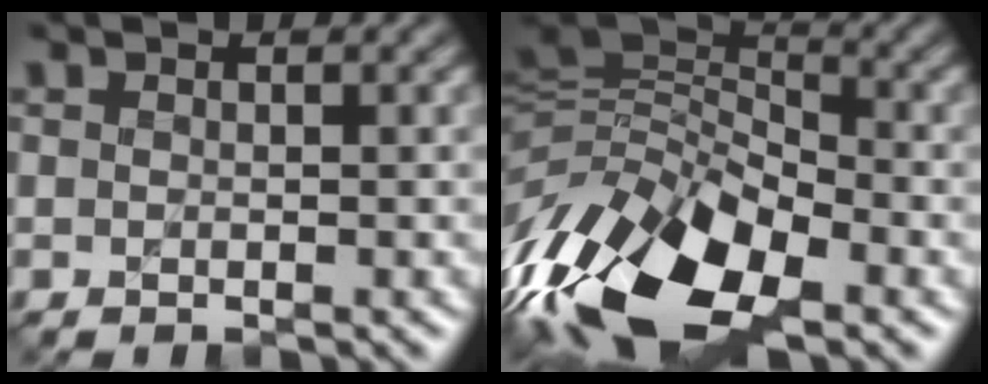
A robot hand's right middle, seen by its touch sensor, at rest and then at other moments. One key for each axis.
{"total": 13.8, "fx": -7.6, "fy": 6.9, "fz": 9.2, "tx": -0.193, "ty": 0.002, "tz": -0.152}